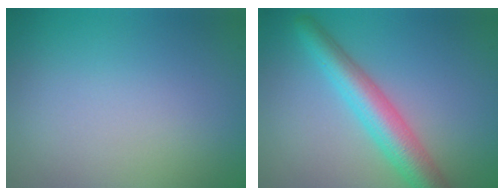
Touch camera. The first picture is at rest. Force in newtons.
{"total": 5.2, "press": 5.1, "slide": 0.2}